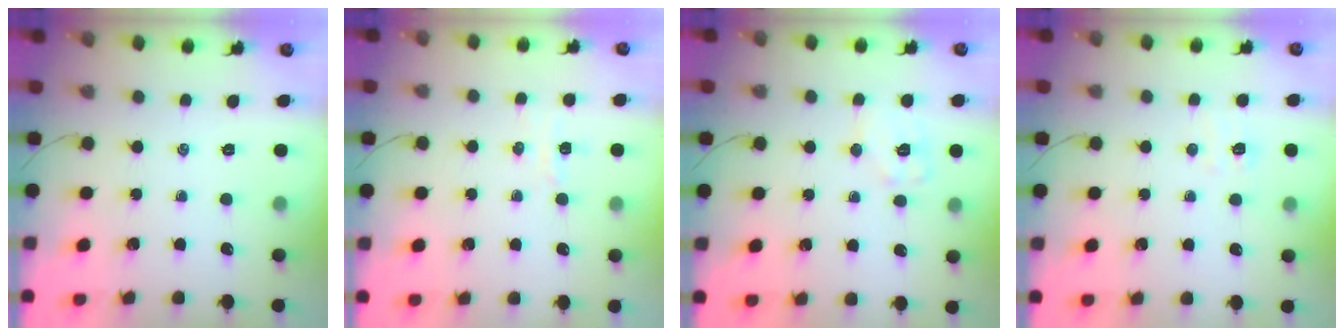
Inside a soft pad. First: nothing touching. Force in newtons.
{"total": 3.1, "press": 3.0, "slide": 0.9}
{"total": 8.0, "press": 8.0, "slide": 0.4}
{"total": 5.0, "press": 4.9, "slide": 1.1}